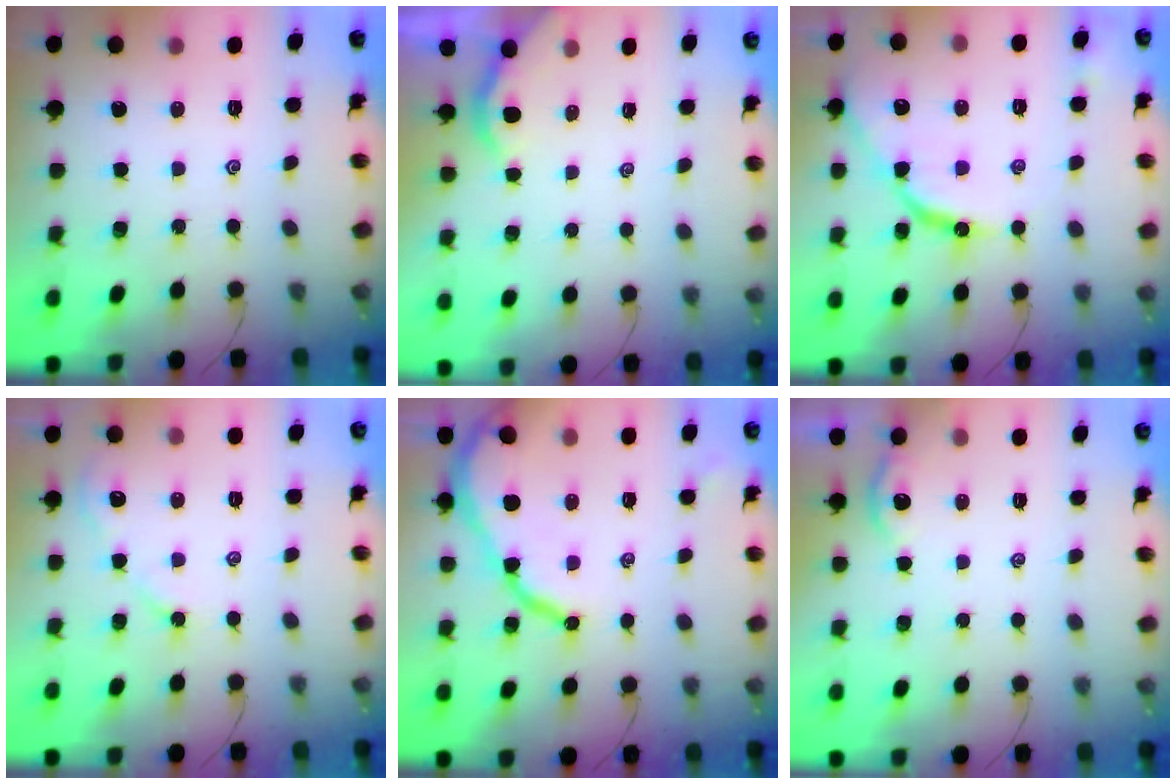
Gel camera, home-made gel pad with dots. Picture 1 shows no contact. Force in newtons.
{"total": 2.2, "press": 2.2, "slide": 0.1}
{"total": 11.1, "press": 11.1, "slide": 1.0}
{"total": 4.5, "press": 4.5, "slide": 0.7}
{"total": 12.8, "press": 12.8, "slide": 1.3}
{"total": 2.0, "press": 1.9, "slide": 0.5}